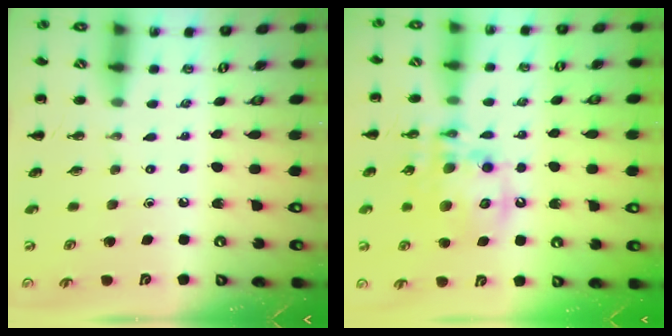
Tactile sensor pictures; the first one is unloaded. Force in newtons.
{"total": 13.4, "press": 13.1, "slide": 2.9}